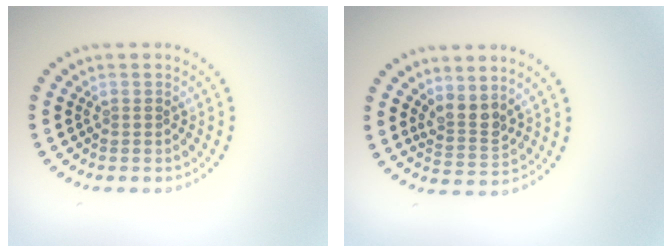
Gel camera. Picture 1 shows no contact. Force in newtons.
{"total": 2.5, "press": 1.9, "slide": 1.6}